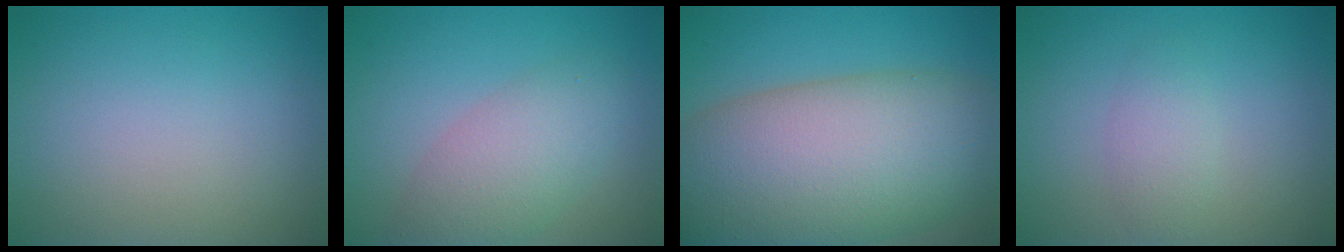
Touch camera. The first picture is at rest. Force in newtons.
{"total": 4.8, "press": 4.8, "slide": 0.1}
{"total": 15.0, "press": 15.0, "slide": 0.5}
{"total": 1.8, "press": 1.8, "slide": 0.1}